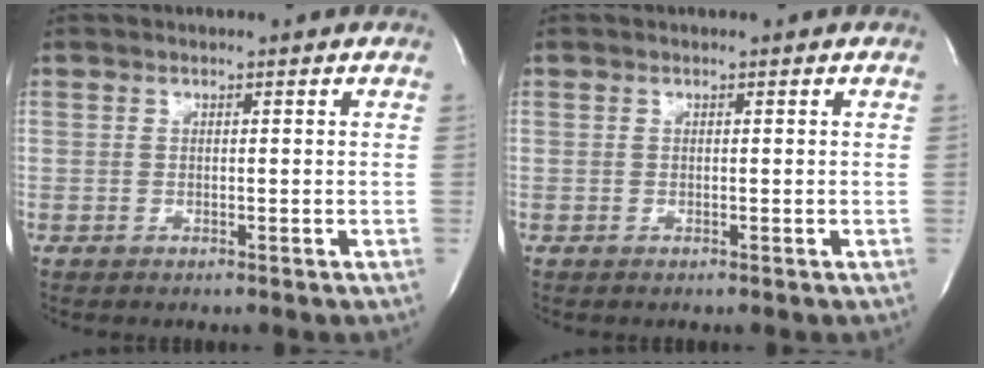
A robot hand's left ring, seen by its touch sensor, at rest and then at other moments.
{"total": 0.0}